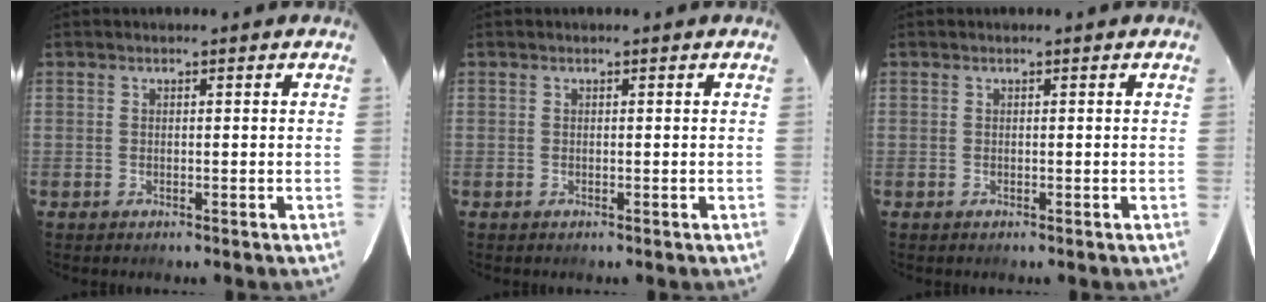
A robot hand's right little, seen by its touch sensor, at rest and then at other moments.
{"total": 0.0}
{"total": 0.0}